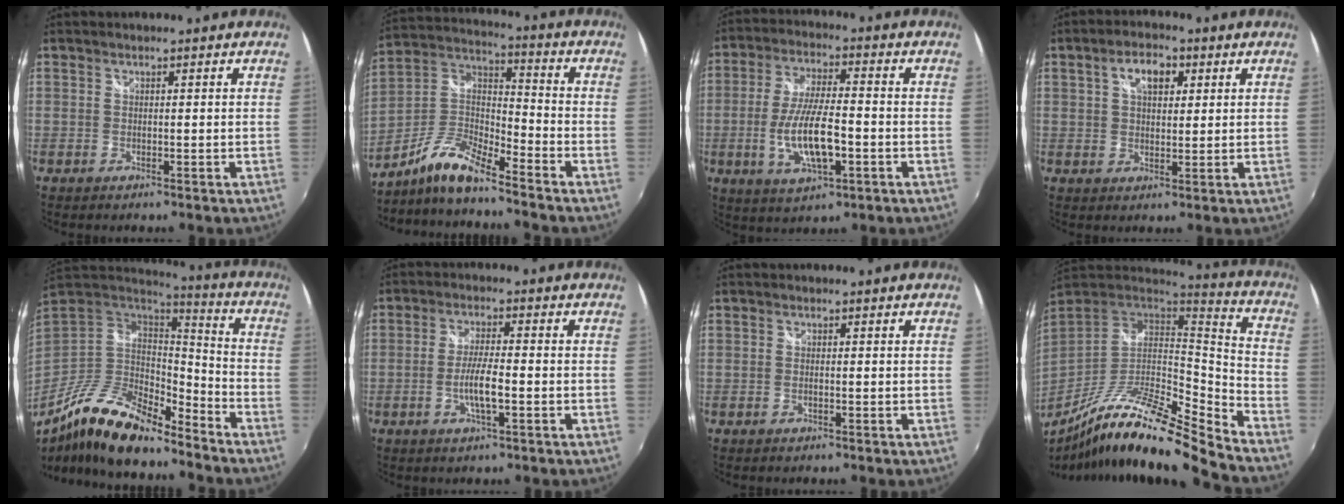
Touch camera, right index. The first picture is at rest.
{"total": 10.5, "force": [-8.2, 1.8, 6.3], "torque": [-0.149, 0.016, -0.170]}
{"total": 11.9, "force": [-3.1, 3.8, 10.8], "torque": [-0.216, -0.009, -0.053]}
{"total": 6.0, "force": [2.4, 3.4, 4.4], "torque": [-0.073, 0.017, 0.039]}
{"total": 19.0, "force": [-14.3, 6.3, 10.9], "torque": [-0.218, -0.023, -0.260]}
{"total": 5.6, "force": [-1.7, 0.9, 5.3], "torque": [-0.104, -0.004, -0.031]}
{"total": 0.8, "force": [-0.2, 0.1, 0.8], "torque": [-0.017, 0.000, -0.004]}
{"total": 19.7, "force": [-14.9, 1.7, 12.8], "torque": [-0.226, -0.025, -0.273]}